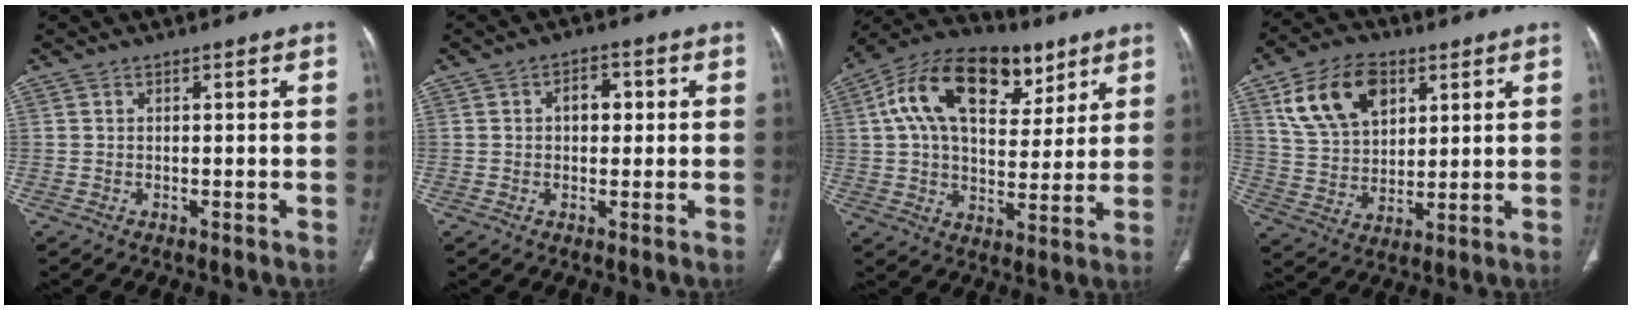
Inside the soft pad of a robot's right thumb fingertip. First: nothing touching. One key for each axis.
{"total": 4.3, "fx": 0.7, "fy": 3.0, "fz": 3.1, "tx": -0.028, "ty": 0.009, "tz": 0.007}
{"total": 21.9, "fx": 9.2, "fy": 13.0, "fz": 15.0, "tx": -0.230, "ty": 0.008, "tz": 0.148}
{"total": 14.8, "fx": 6.6, "fy": 9.6, "fz": 9.1, "tx": -0.139, "ty": -0.012, "tz": 0.127}